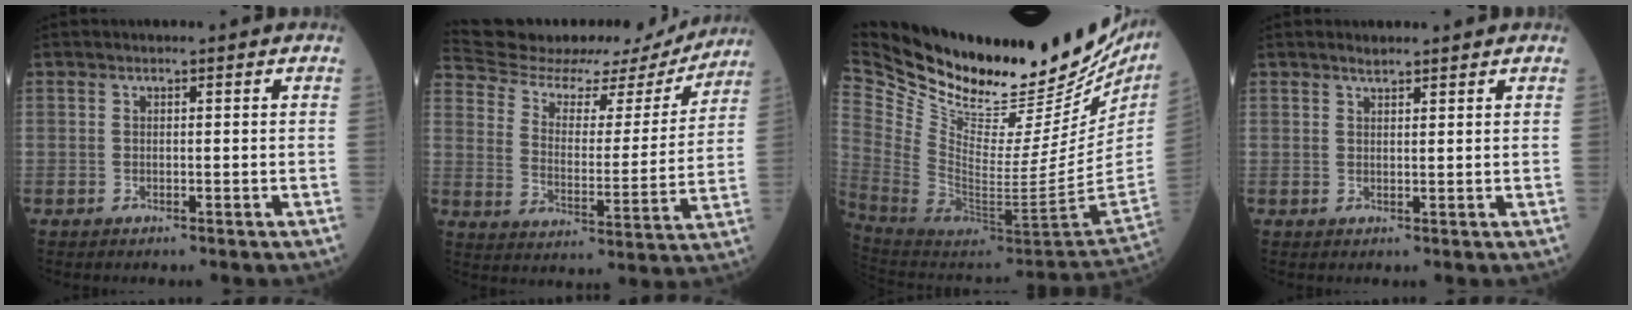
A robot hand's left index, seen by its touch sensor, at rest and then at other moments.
{"total": 22.0, "force": [20.9, 4.8, 4.9], "torque": [-0.081, -0.028, 0.289]}
{"total": 38.0, "force": [30.1, 12.3, 19.8], "torque": [-0.369, -0.056, 0.447]}
{"total": 1.9, "force": [1.7, 0.3, 0.7], "torque": [-0.016, 0.010, 0.030]}